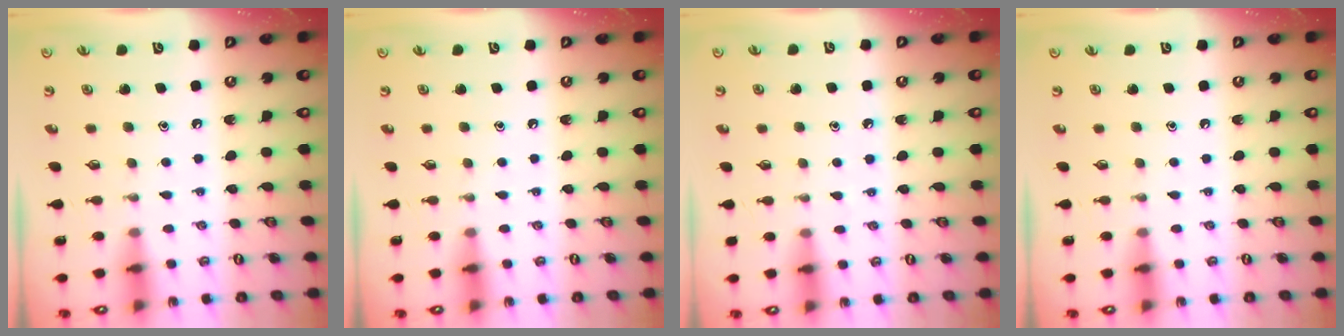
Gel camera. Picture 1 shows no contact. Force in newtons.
{"total": 0.0}
{"total": 4.1, "press": 4.1, "slide": 0.5}
{"total": 0.0}